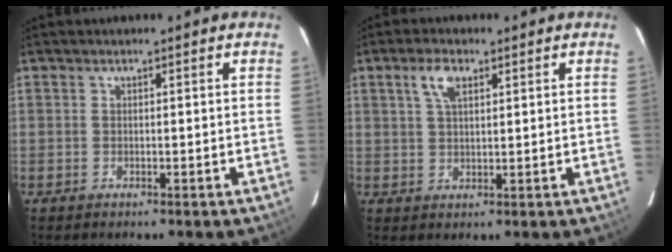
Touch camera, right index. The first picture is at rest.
{"total": 4.4, "force": [2.1, 2.1, 3.3], "torque": [-0.061, 0.009, 0.039]}